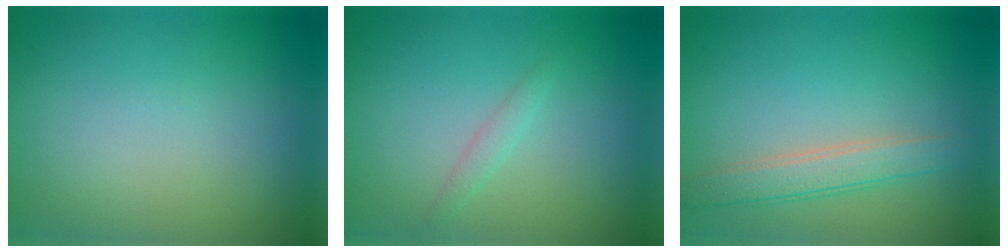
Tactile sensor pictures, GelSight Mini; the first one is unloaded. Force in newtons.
{"total": 1.0, "press": 0.9, "slide": 0.2}
{"total": 2.9, "press": 2.9, "slide": 0.2}